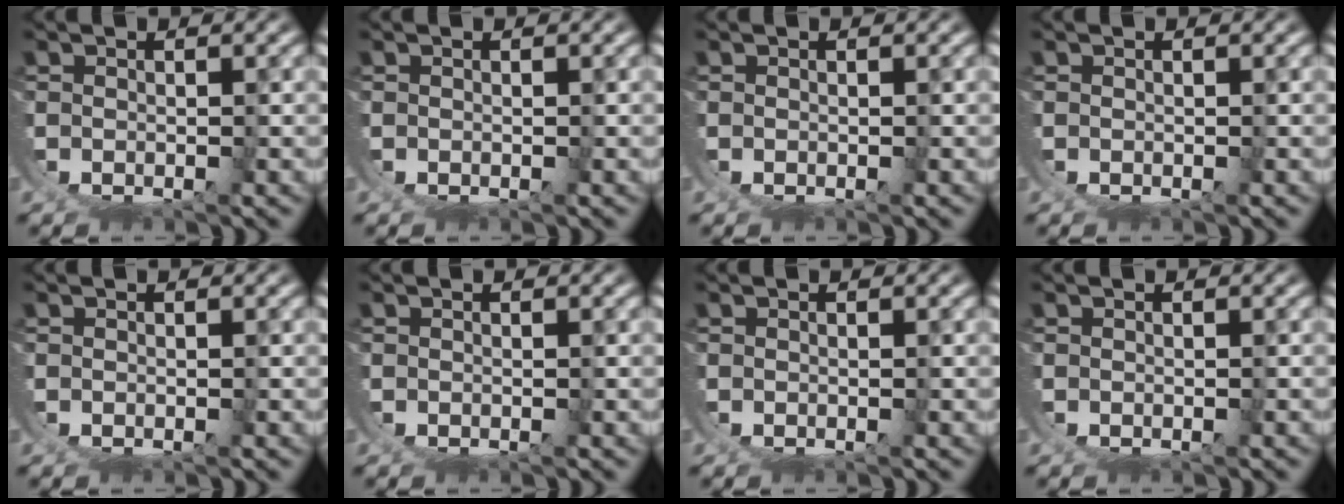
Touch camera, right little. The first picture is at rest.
{"total": 0.0}
{"total": 0.0}
{"total": 0.0}
{"total": 0.0}
{"total": 0.0}
{"total": 0.0}
{"total": 0.0}